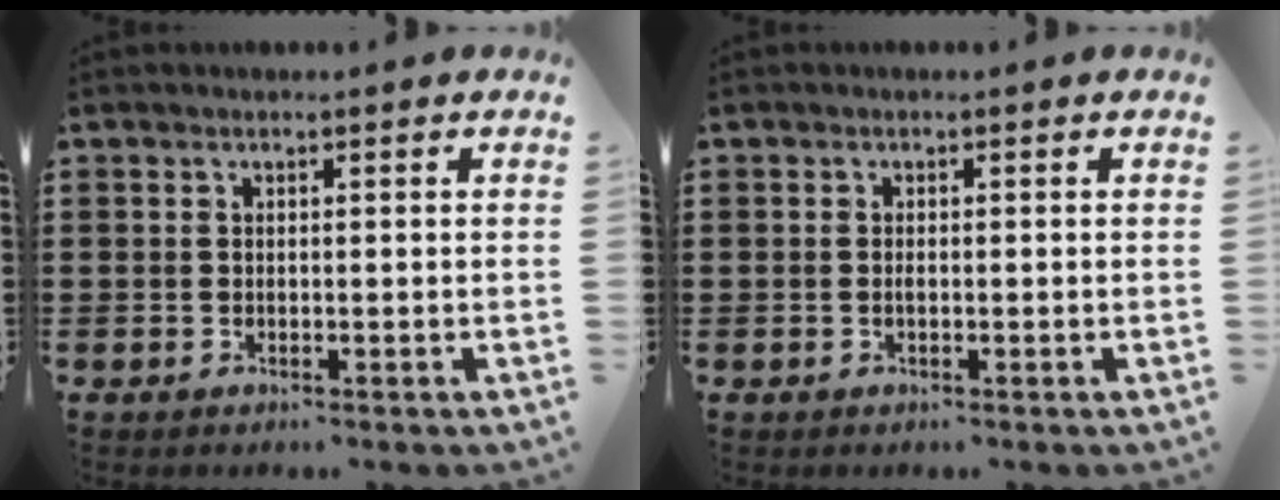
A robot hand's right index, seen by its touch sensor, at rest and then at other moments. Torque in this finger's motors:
{"motor_torque": [1.37, 0.77, -0.01, -0.02]}